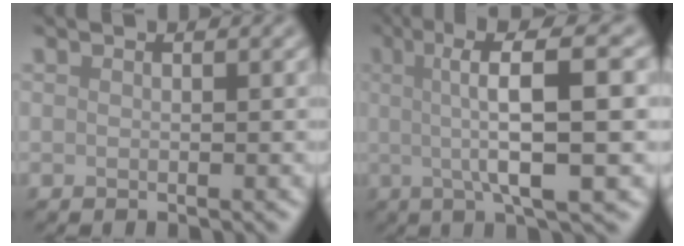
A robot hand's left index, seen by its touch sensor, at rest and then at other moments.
{"total": 9.8, "force": [0.8, 2.3, 9.5], "torque": [-0.130, 0.015, 0.008]}